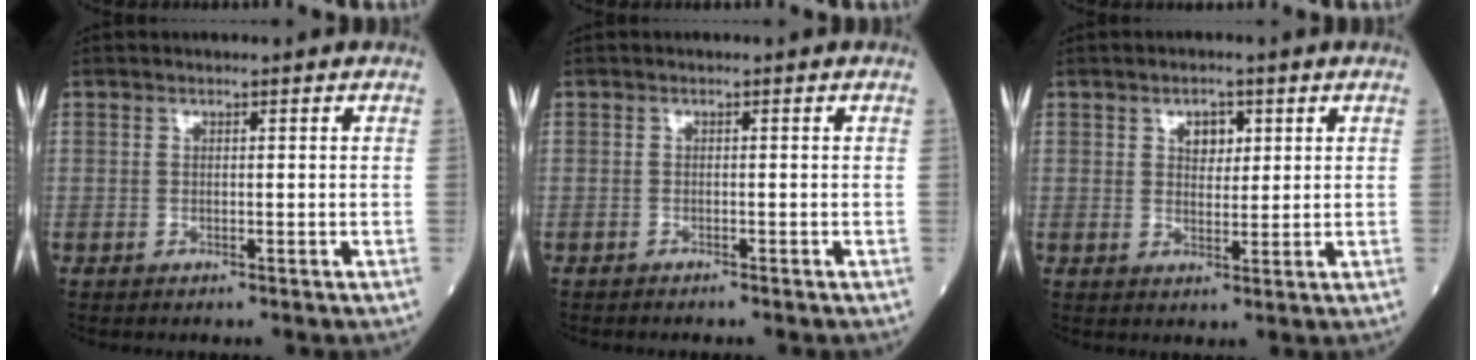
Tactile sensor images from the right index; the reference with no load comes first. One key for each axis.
{"total": 1.3, "fx": -1.2, "fy": 0.0, "fz": 0.6, "tx": -0.011, "ty": 0.000, "tz": -0.014}
{"total": 3.2, "fx": 1.4, "fy": 1.9, "fz": 2.2, "tx": -0.029, "ty": 0.004, "tz": 0.022}